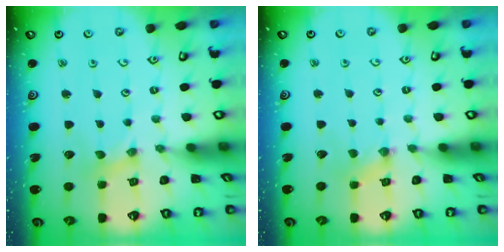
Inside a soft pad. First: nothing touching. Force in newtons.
{"total": 0.9, "press": 0.9, "slide": 0.2}